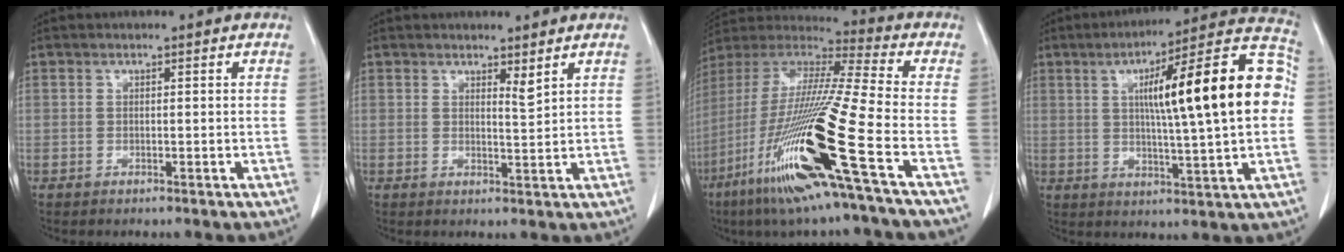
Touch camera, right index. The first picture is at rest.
{"total": 1.7, "force": [1.3, 0.0, 1.0], "torque": [-0.014, -0.011, 0.024]}
{"total": 23.8, "force": [-9.6, -0.6, 21.8], "torque": [-0.445, -0.049, -0.188]}
{"total": 20.1, "force": [2.5, 1.6, 19.9], "torque": [-0.284, 0.032, 0.026]}